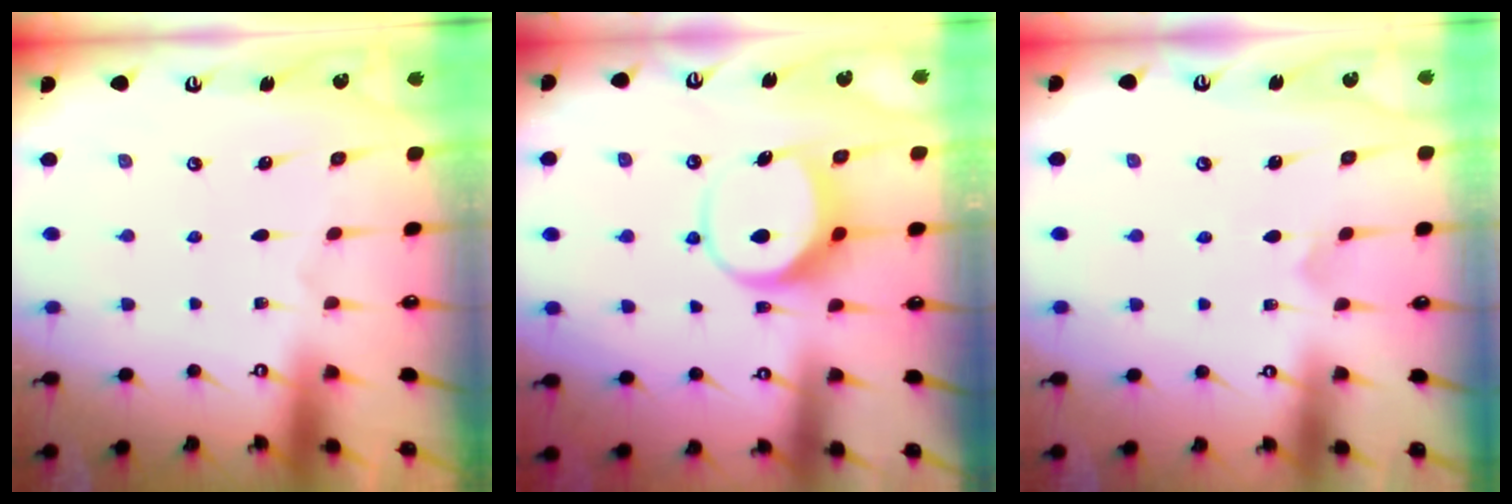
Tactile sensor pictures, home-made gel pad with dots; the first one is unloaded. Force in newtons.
{"total": 7.4, "press": 7.4, "slide": 0.6}
{"total": 4.1, "press": 4.1, "slide": 0.3}